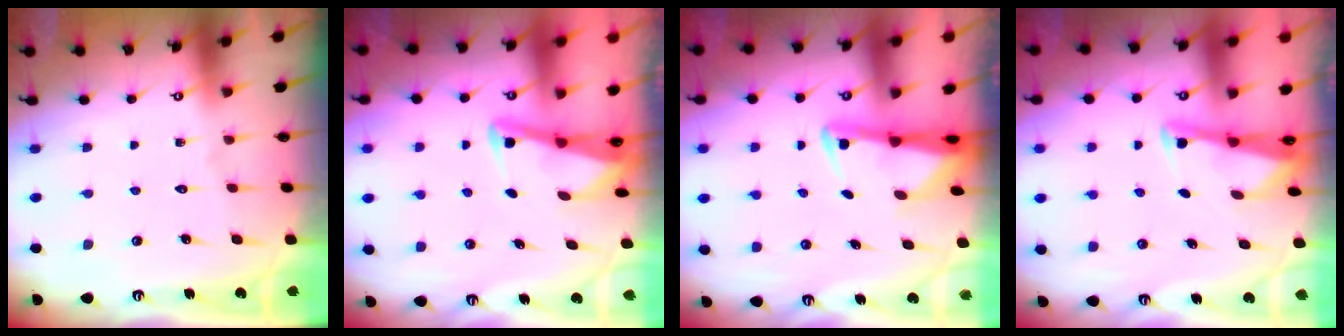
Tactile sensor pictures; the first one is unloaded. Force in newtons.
{"total": 2.9, "press": 2.8, "slide": 0.4}
{"total": 3.0, "press": 2.9, "slide": 0.6}
{"total": 2.5, "press": 2.5, "slide": 0.1}